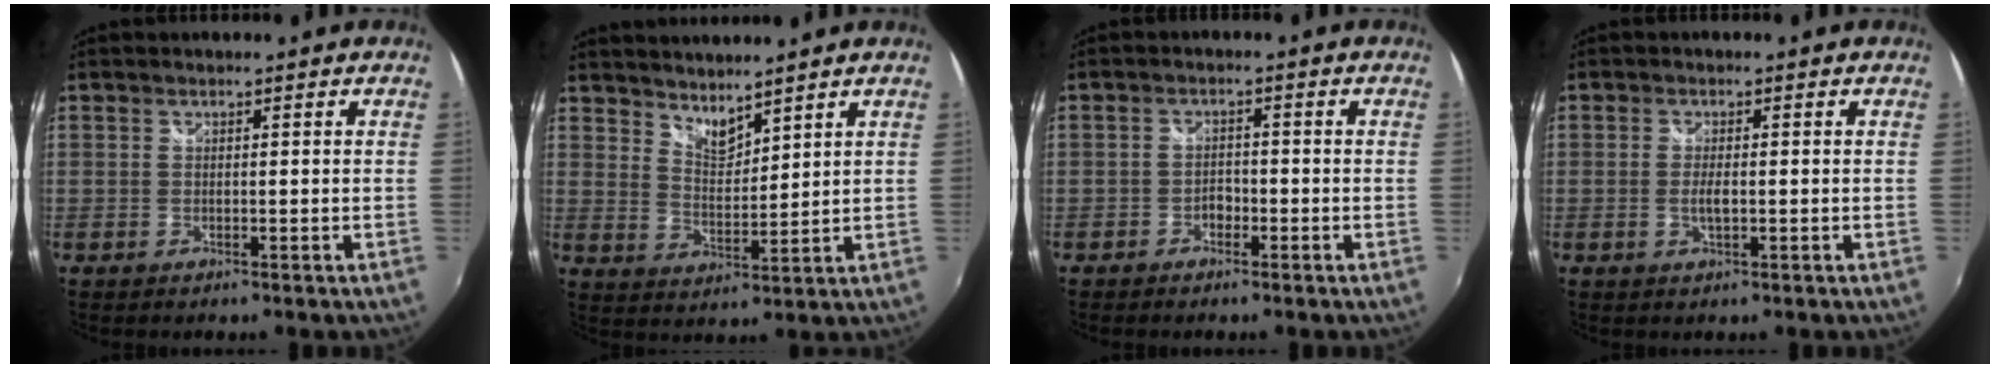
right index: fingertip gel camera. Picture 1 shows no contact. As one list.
[{"total": 5.3, "force": [4.8, 1.3, 1.8], "torque": [-0.024, -0.005, 0.086]}, {"total": 1.9, "force": [-1.2, 1.2, 0.7], "torque": [-0.016, 0.003, -0.022]}, {"total": 2.1, "force": [-0.4, 0.6, 2.0], "torque": [-0.039, -0.003, -0.006]}]